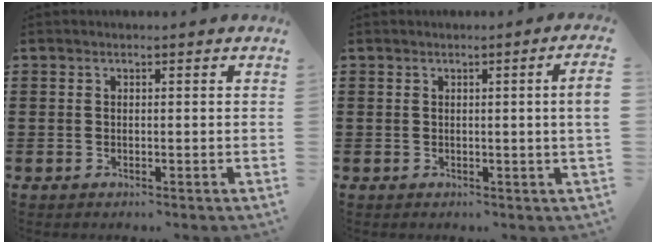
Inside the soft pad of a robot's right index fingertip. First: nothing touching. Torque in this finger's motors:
{"motor_torque": [0.39, -0.29, 0.06, 0.08]}